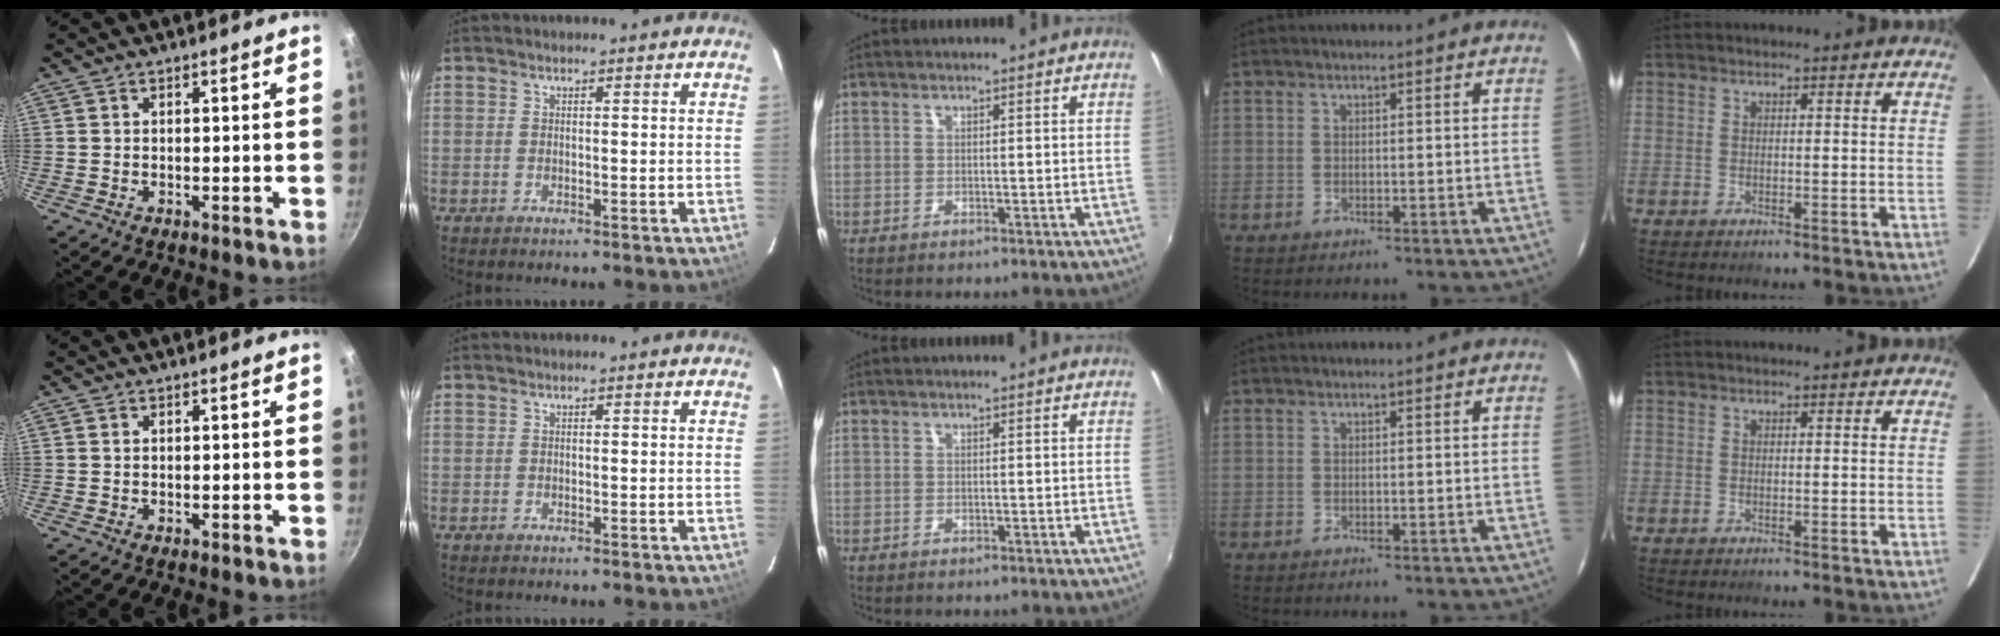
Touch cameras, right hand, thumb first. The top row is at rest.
{}